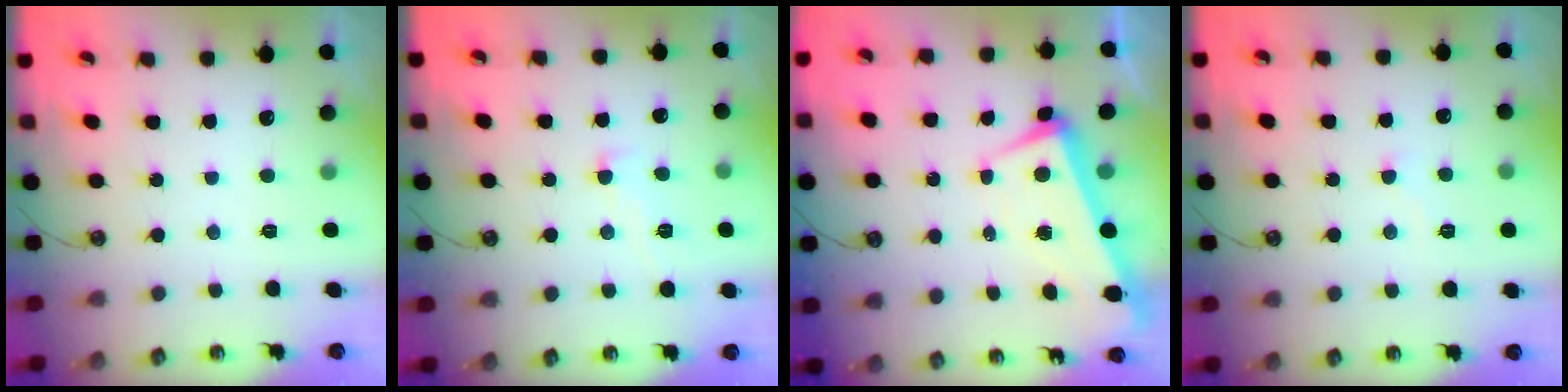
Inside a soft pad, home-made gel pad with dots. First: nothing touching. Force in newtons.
{"total": 1.3, "press": 1.2, "slide": 0.3}
{"total": 0.9, "press": 0.0, "slide": 0.9}
{"total": 4.1, "press": 4.1, "slide": 0.5}